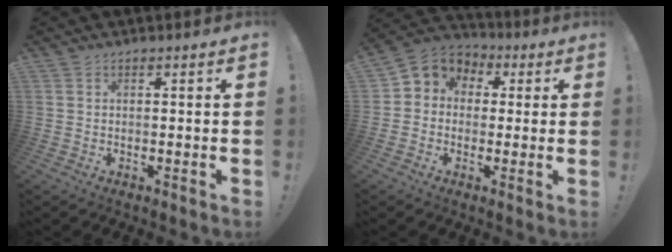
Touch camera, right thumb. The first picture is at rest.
{"total": 6.2, "force": [0.2, 5.8, 2.2], "torque": [-0.024, -0.001, 0.010]}